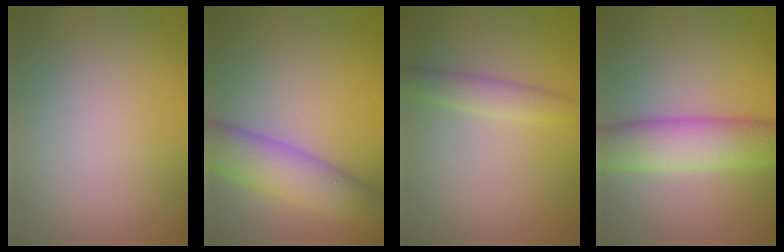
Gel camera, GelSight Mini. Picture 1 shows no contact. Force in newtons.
{"total": 6.2, "press": 6.2, "slide": 0.3}
{"total": 2.0, "press": 2.0, "slide": 0.0}
{"total": 5.9, "press": 5.9, "slide": 0.1}